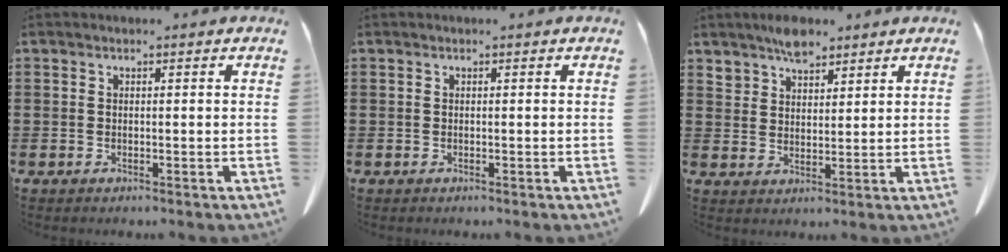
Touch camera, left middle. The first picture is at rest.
{"total": 0.0}
{"total": 4.8, "force": [4.1, 2.2, 1.1], "torque": [-0.017, -0.008, 0.075]}